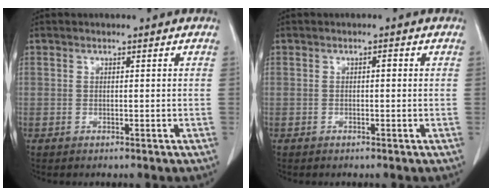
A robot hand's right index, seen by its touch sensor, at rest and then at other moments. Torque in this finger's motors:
{"motor_torque": [-0.03, 0.04, 0.00, 0.00]}